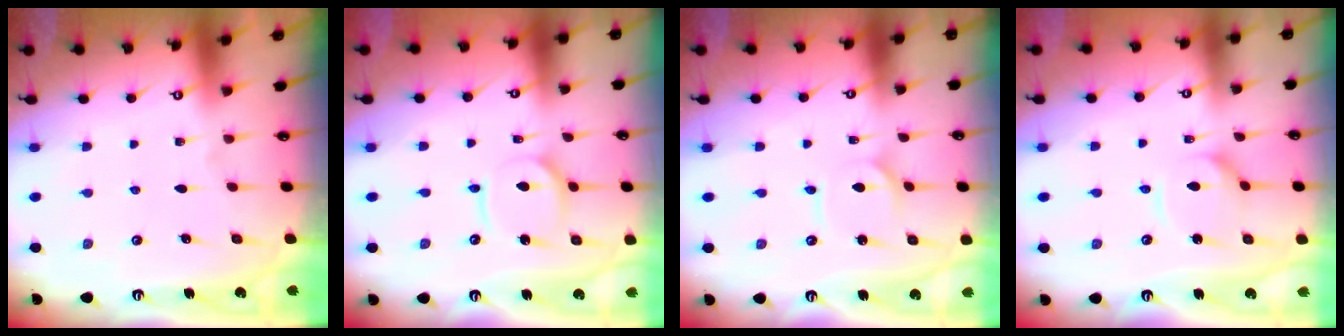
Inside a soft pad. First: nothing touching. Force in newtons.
{"total": 7.4, "press": 7.4, "slide": 0.6}
{"total": 2.3, "press": 2.3, "slide": 0.3}
{"total": 6.1, "press": 6.0, "slide": 0.6}